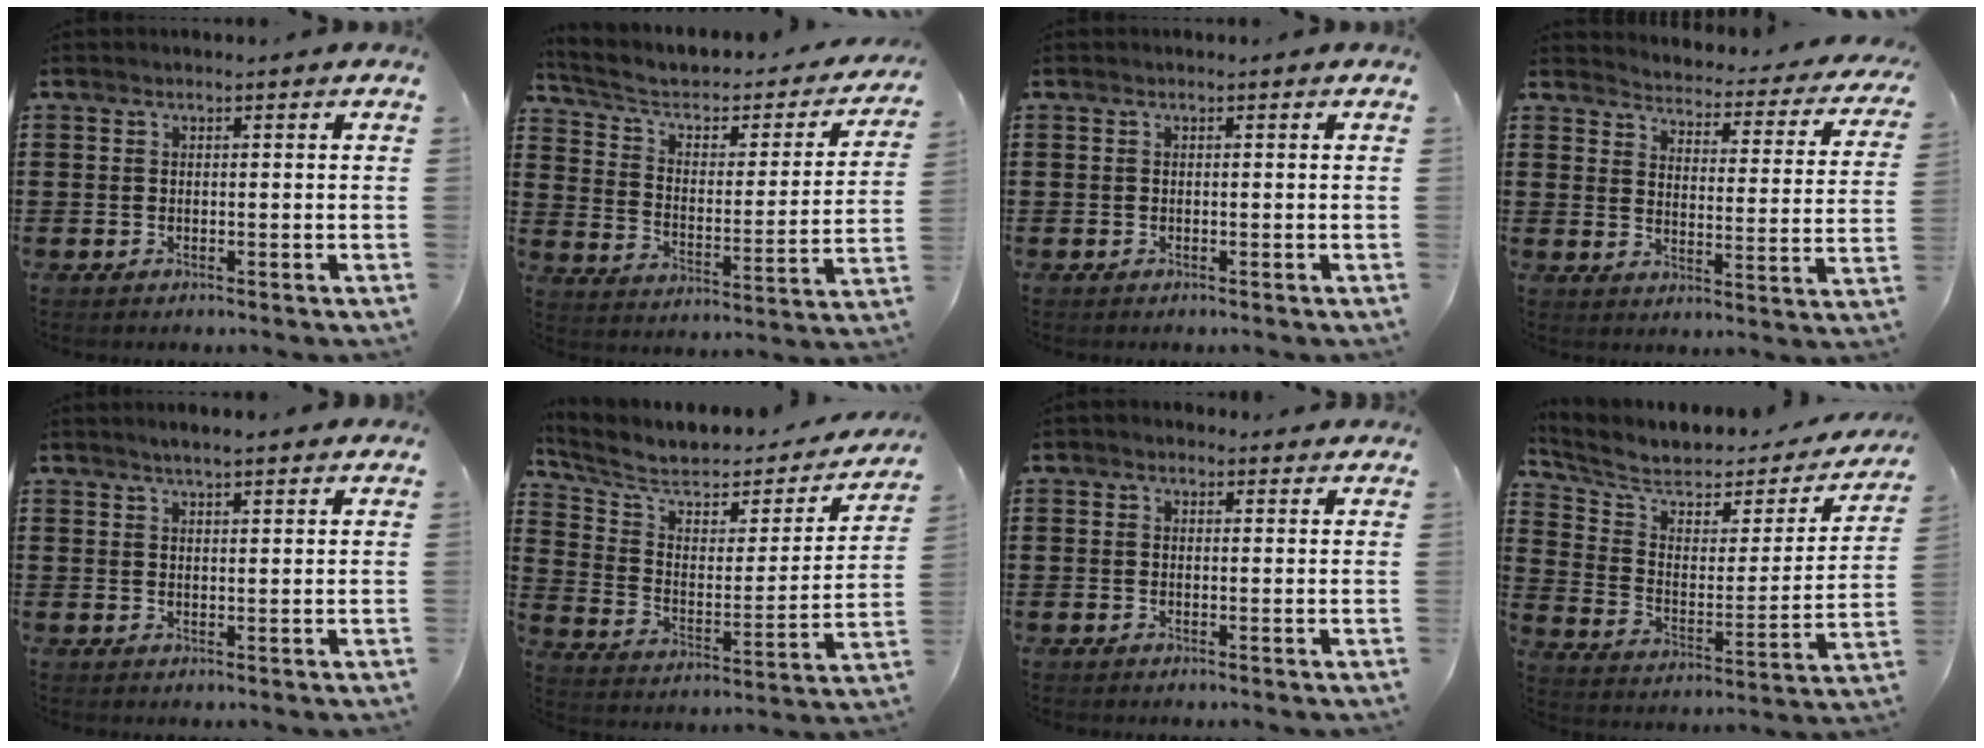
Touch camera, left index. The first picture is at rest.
{"total": 4.4, "force": [2.7, 2.3, 2.5], "torque": [-0.066, -0.020, 0.038]}
{"total": 0.0}
{"total": 2.9, "force": [2.9, 0.1, 0.5], "torque": [-0.031, -0.031, 0.041]}
{"total": 2.7, "force": [2.4, 0.2, 1.2], "torque": [-0.029, 0.002, 0.044]}
{"total": 6.8, "force": [5.3, 2.7, 3.3], "torque": [-0.092, -0.032, 0.091]}
{"total": 1.4, "force": [1.2, 0.7, 0.2], "torque": [-0.007, 0.006, 0.023]}
{"total": 6.5, "force": [5.3, 2.5, 3.0], "torque": [-0.088, -0.036, 0.090]}